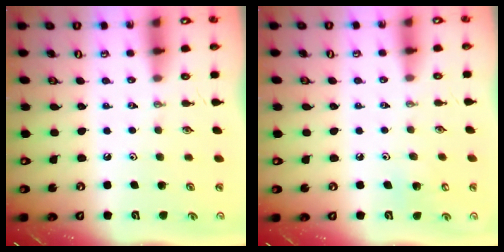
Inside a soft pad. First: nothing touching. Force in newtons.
{"total": 5.3, "press": 5.3, "slide": 0.4}